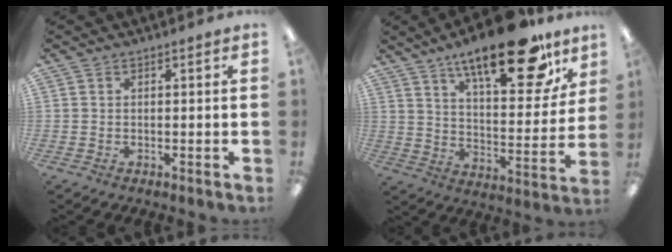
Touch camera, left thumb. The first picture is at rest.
{"total": 22.5, "force": [15.5, 7.4, 14.5], "torque": [-0.217, -0.091, 0.250]}